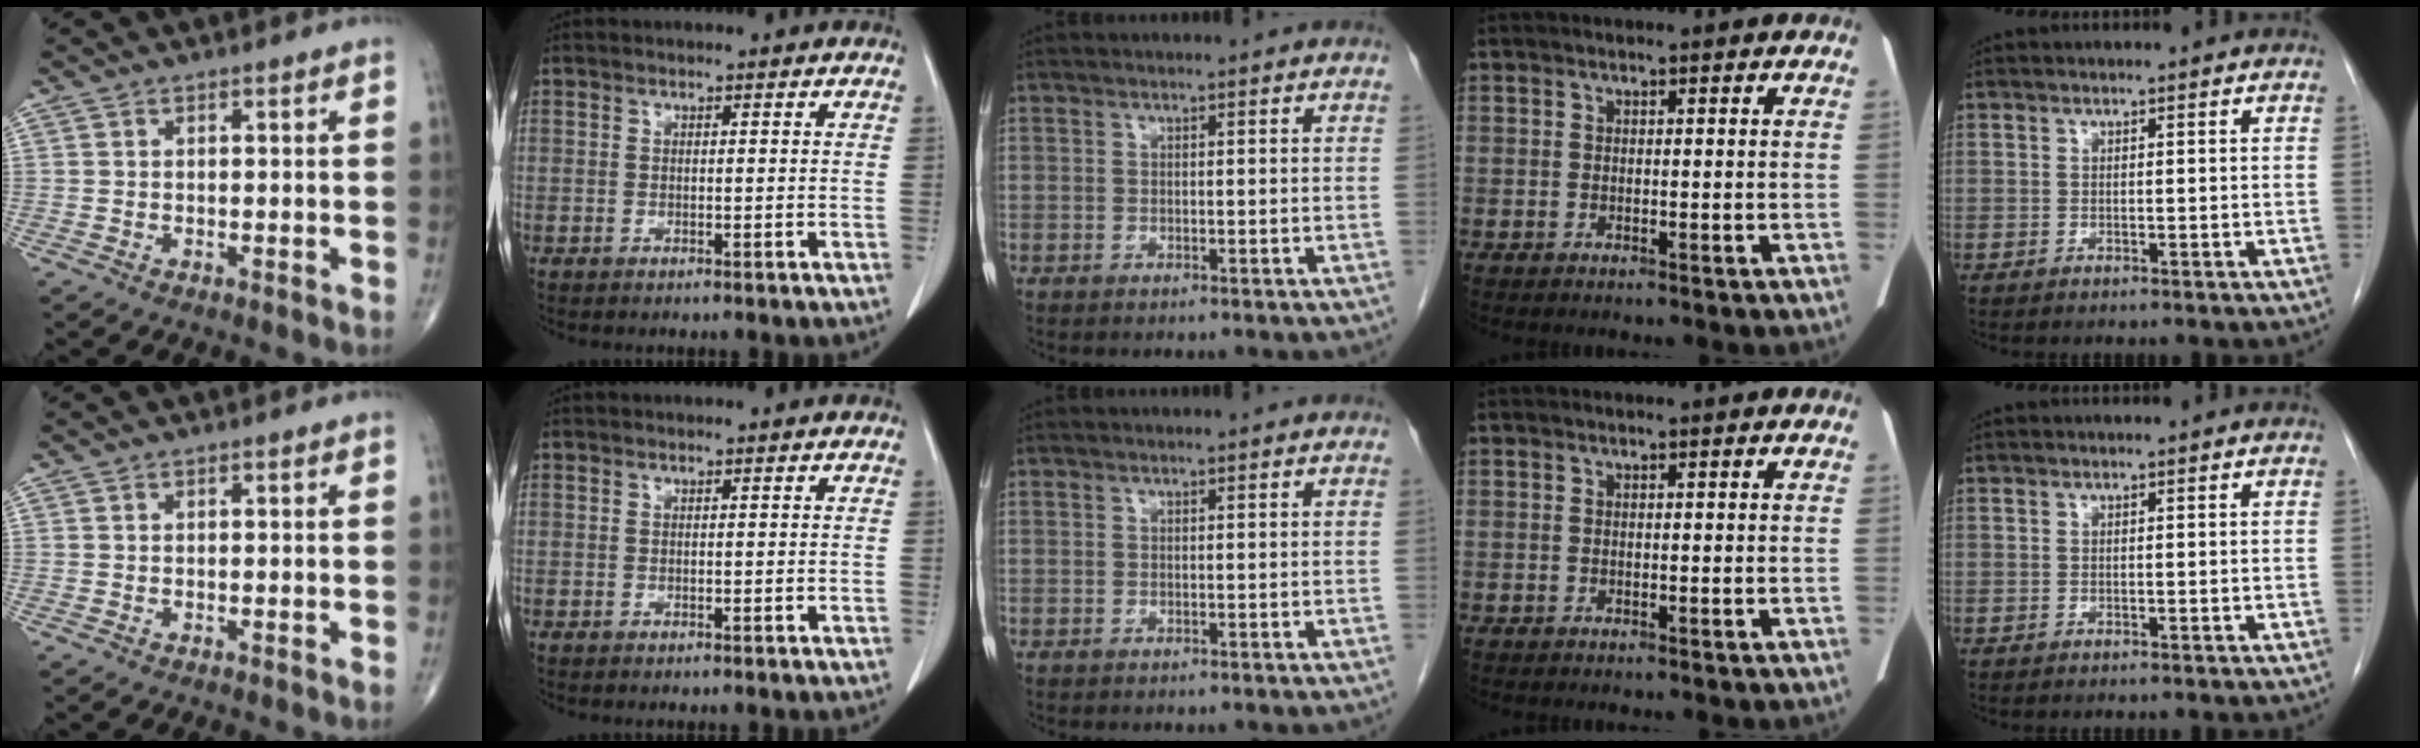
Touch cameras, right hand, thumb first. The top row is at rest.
{}